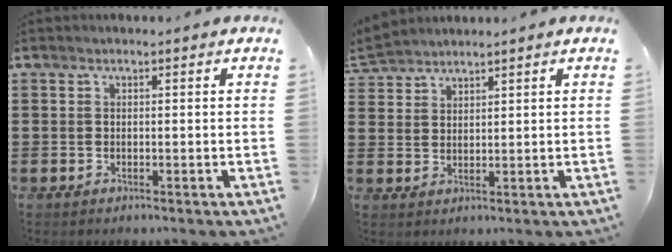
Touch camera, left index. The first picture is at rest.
{"total": 2.4, "force": [2.3, 0.3, -0.4], "torque": [0.000, -0.003, 0.047]}